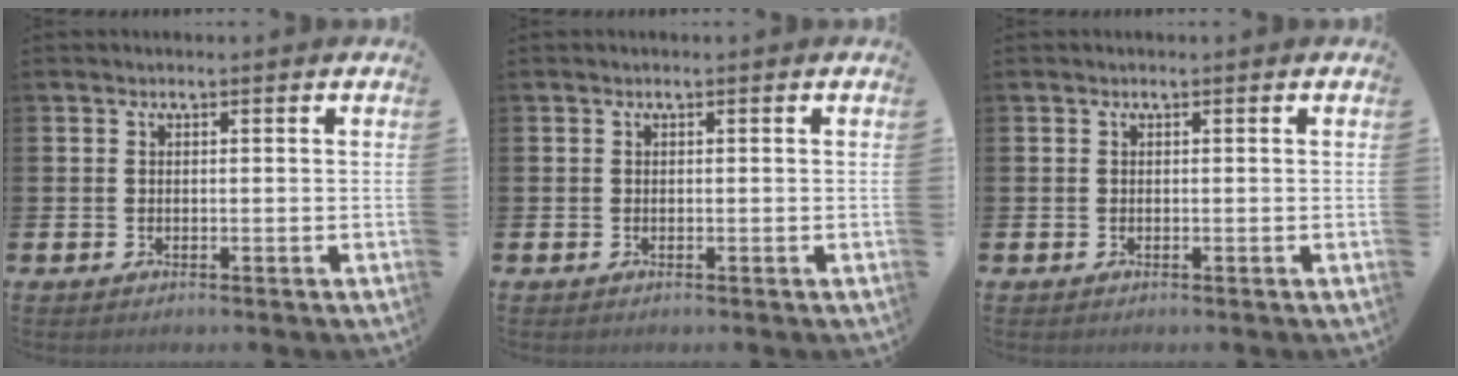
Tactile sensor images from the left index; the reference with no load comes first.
{"total": 0.0}
{"total": 0.0}